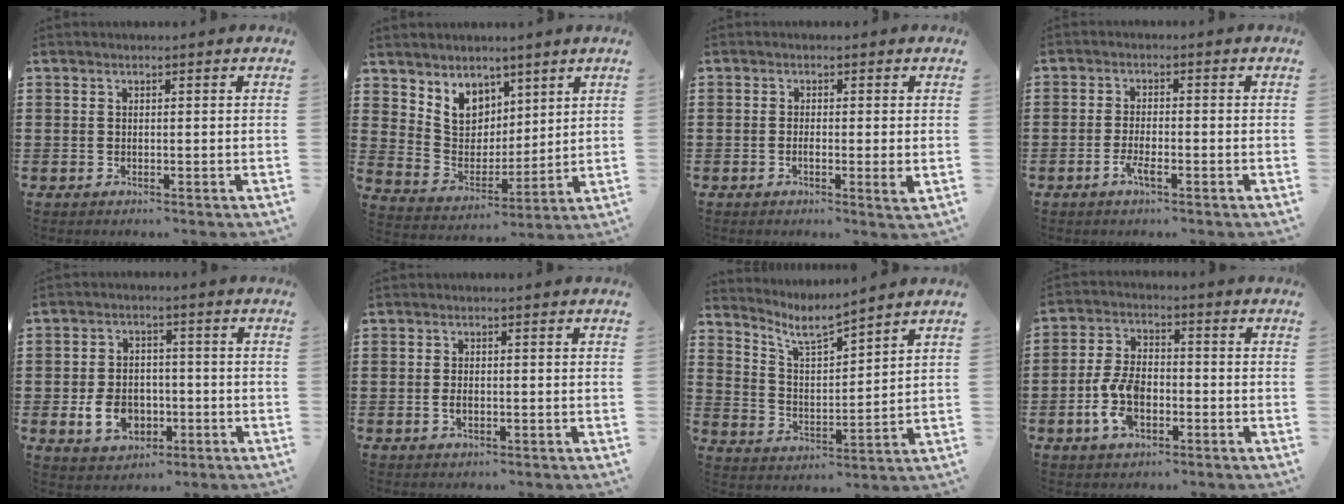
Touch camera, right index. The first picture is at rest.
{"total": 6.7, "force": [4.3, 5.1, 1.1], "torque": [-0.061, -0.017, 0.084]}
{"total": 2.0, "force": [-0.3, 0.4, 1.9], "torque": [-0.033, -0.002, -0.005]}
{"total": 2.8, "force": [-1.6, 0.7, 2.2], "torque": [-0.050, -0.001, -0.034]}
{"total": 6.6, "force": [-2.1, 4.9, 4.0], "torque": [-0.085, 0.002, -0.041]}
{"total": 1.5, "force": [-0.4, 0.8, 1.2], "torque": [-0.024, 0.000, -0.007]}
{"total": 5.9, "force": [5.2, 0.8, 2.7], "torque": [-0.071, -0.023, 0.091]}
{"total": 7.7, "force": [-2.4, 4.4, 5.9], "torque": [-0.143, 0.000, -0.052]}